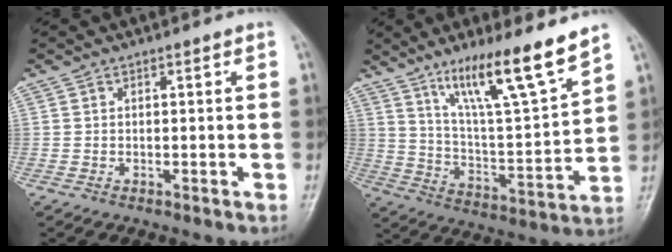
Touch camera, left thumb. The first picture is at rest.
{"total": 16.4, "force": [11.5, 1.7, 11.6], "torque": [-0.182, -0.069, 0.205]}